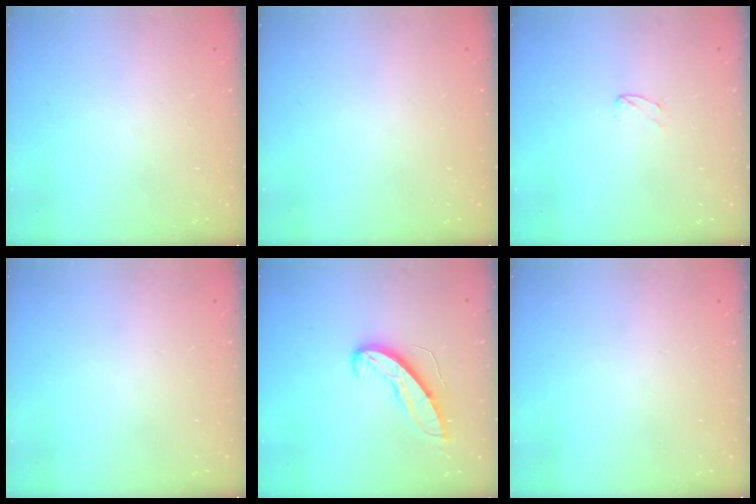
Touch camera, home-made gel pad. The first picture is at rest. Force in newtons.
{"total": 0.0}
{"total": 3.8, "press": 3.8, "slide": 0.4}
{"total": 0.0}
{"total": 10.5, "press": 10.5, "slide": 0.5}
{"total": 0.0}